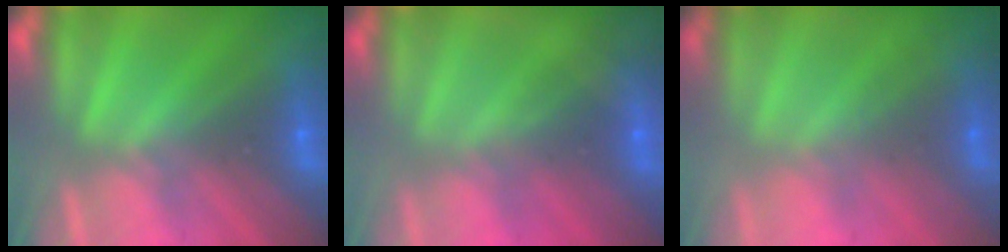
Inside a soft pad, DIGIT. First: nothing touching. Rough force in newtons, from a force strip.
{"total": 1.7}
{"total": 1.7}